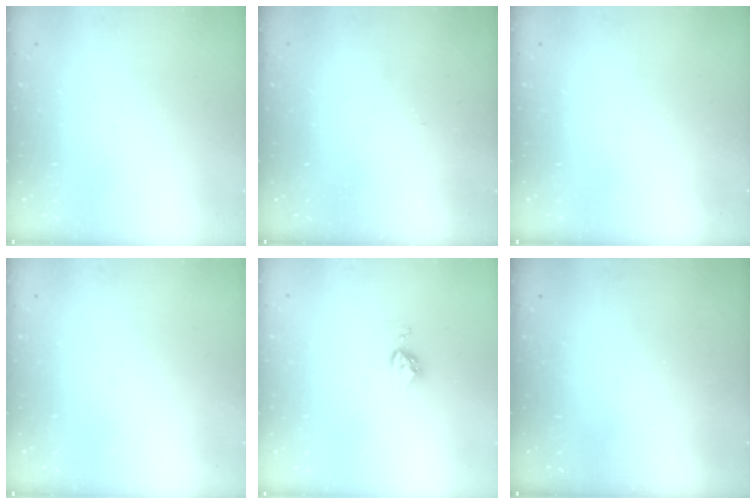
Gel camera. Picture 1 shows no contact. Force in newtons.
{"total": 3.3, "press": 3.3, "slide": 0.4}
{"total": 0.0}
{"total": 0.0}
{"total": 3.6, "press": 3.6, "slide": 0.4}
{"total": 0.0}